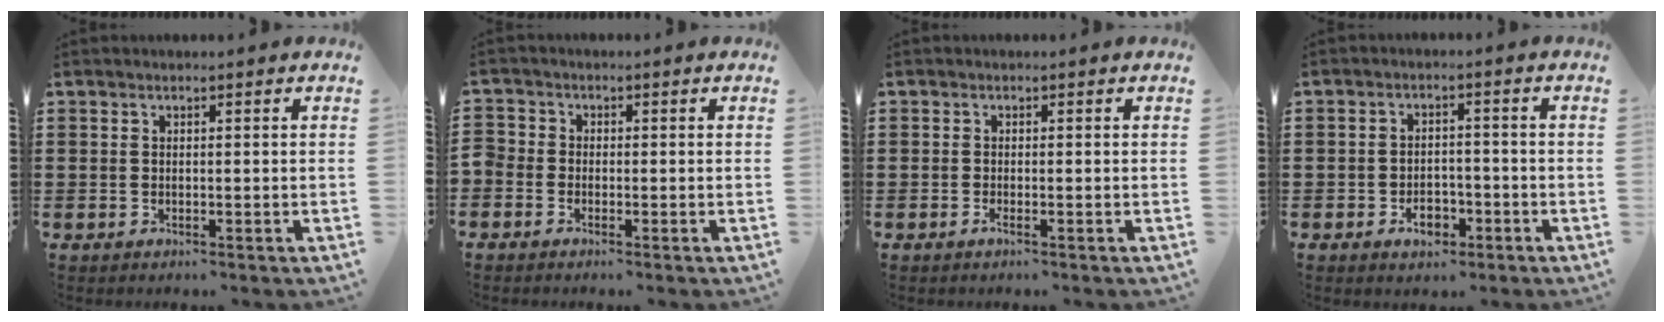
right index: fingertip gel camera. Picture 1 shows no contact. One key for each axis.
{"total": 1.4, "fx": -1.0, "fy": 1.0, "fz": 0.1, "tx": -0.005, "ty": 0.005, "tz": -0.022}
{"total": 0.7, "fx": -0.5, "fy": 0.0, "fz": 0.5, "tx": -0.010, "ty": -0.004, "tz": -0.008}
{"total": 3.9, "fx": -2.1, "fy": 2.4, "fz": 2.3, "tx": -0.033, "ty": 0.001, "tz": -0.041}